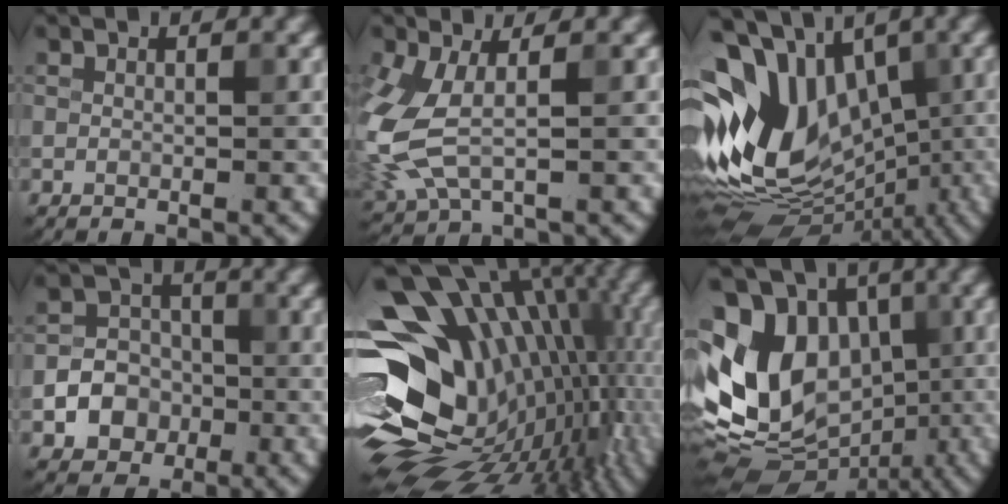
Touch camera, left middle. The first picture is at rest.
{"total": 5.9, "force": [0.1, 3.2, 4.9], "torque": [-0.145, -0.008, 0.005]}
{"total": 14.2, "force": [-0.4, 10.0, 10.1], "torque": [-0.193, 0.009, -0.014]}
{"total": 4.7, "force": [-1.5, 4.0, 1.9], "torque": [-0.008, 0.000, -0.043]}
{"total": 18.8, "force": [-0.7, 12.8, 13.8], "torque": [-0.197, 0.013, 0.012]}
{"total": 14.2, "force": [-1.7, 10.8, 9.1], "torque": [-0.162, 0.023, -0.047]}